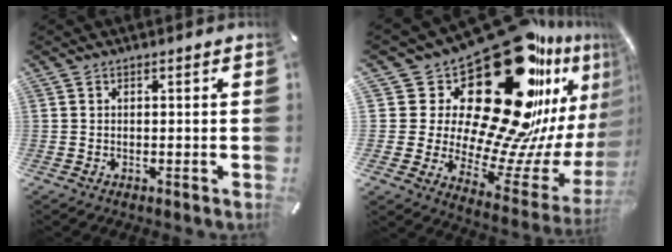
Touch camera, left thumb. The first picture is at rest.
{"total": 40.1, "force": [19.7, 19.3, 29.1], "torque": [-0.468, -0.220, 0.391]}